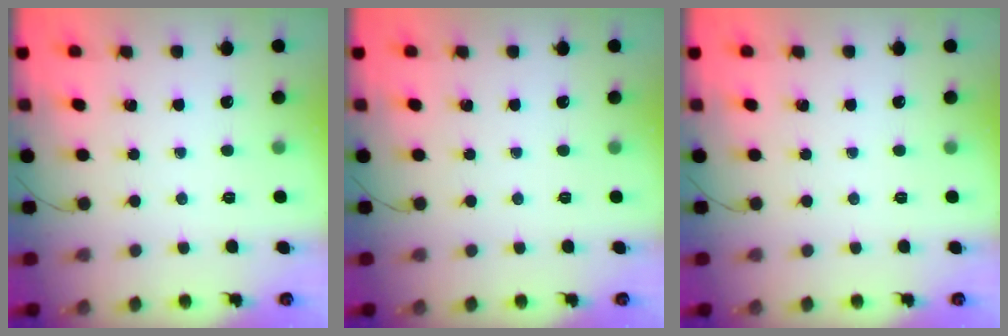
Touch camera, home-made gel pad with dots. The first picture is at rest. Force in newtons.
{"total": 0.0}
{"total": 0.0}